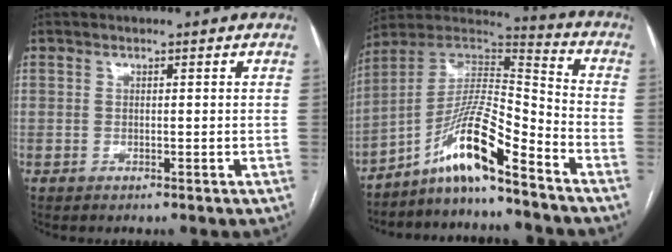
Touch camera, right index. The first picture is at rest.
{"total": 12.7, "force": [-8.6, 0.7, 9.3], "torque": [-0.172, 0.021, -0.157]}